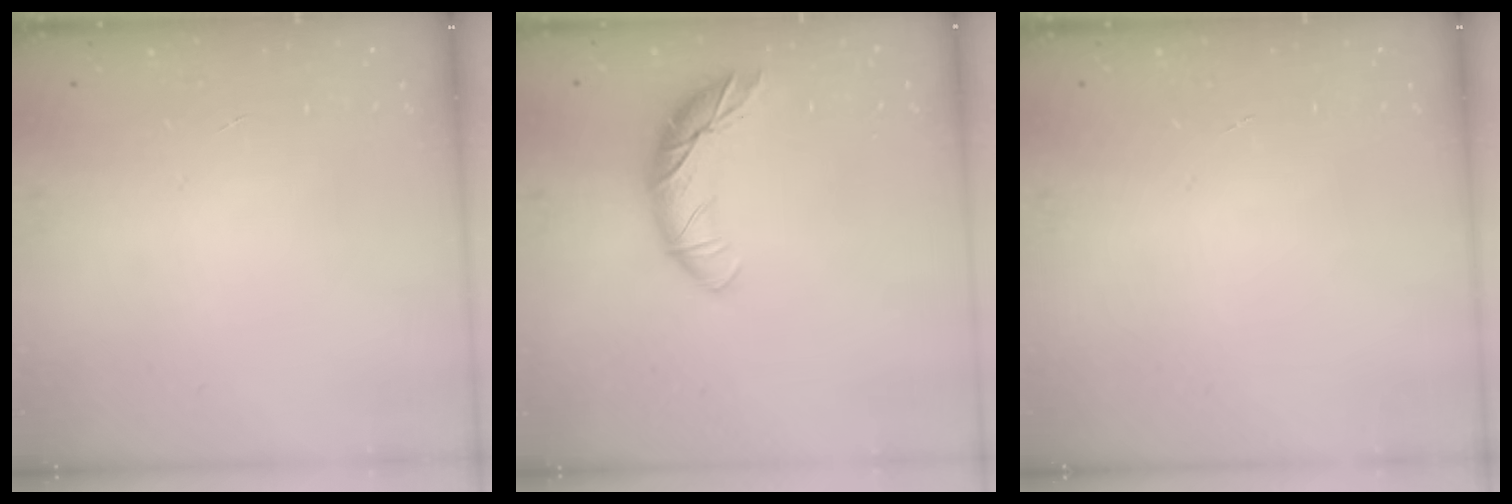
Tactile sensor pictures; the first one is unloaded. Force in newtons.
{"total": 11.1, "press": 11.1, "slide": 0.7}
{"total": 0.0}